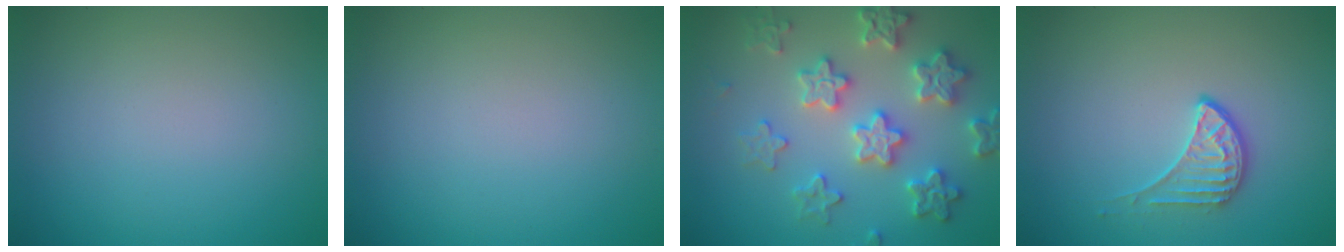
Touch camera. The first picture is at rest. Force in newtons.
{"total": 0.0}
{"total": 5.9, "press": 5.8, "slide": 1.2}
{"total": 2.0, "press": 1.5, "slide": 1.3}